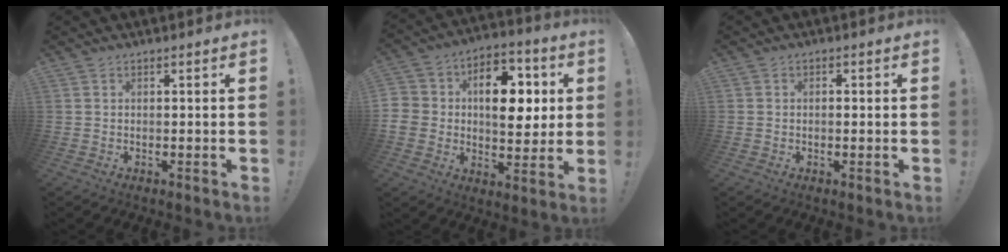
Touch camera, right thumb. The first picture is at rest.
{"total": 15.9, "force": [2.1, 11.4, 10.8], "torque": [-0.146, 0.007, 0.042]}
{"total": 1.0, "force": [-0.7, 0.6, 0.4], "torque": [-0.011, 0.005, -0.011]}